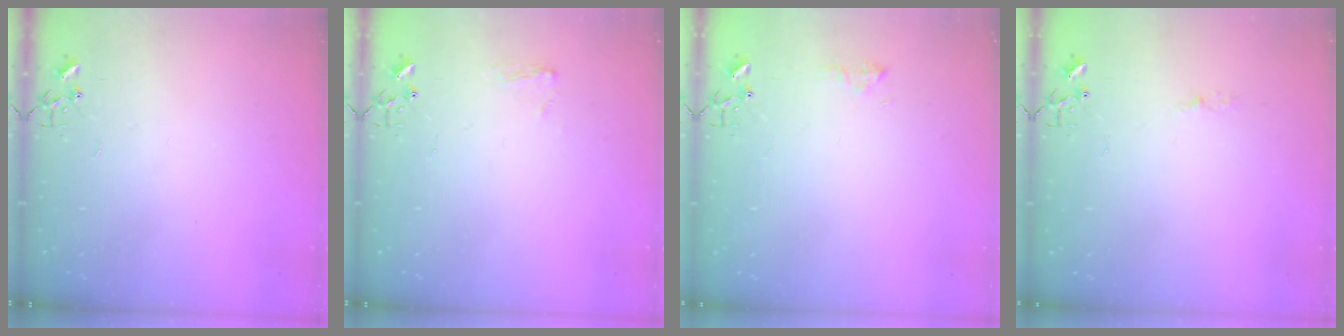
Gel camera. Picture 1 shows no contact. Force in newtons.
{"total": 5.9, "press": 5.9, "slide": 0.7}
{"total": 6.2, "press": 6.1, "slide": 0.7}
{"total": 3.2, "press": 3.2, "slide": 0.4}